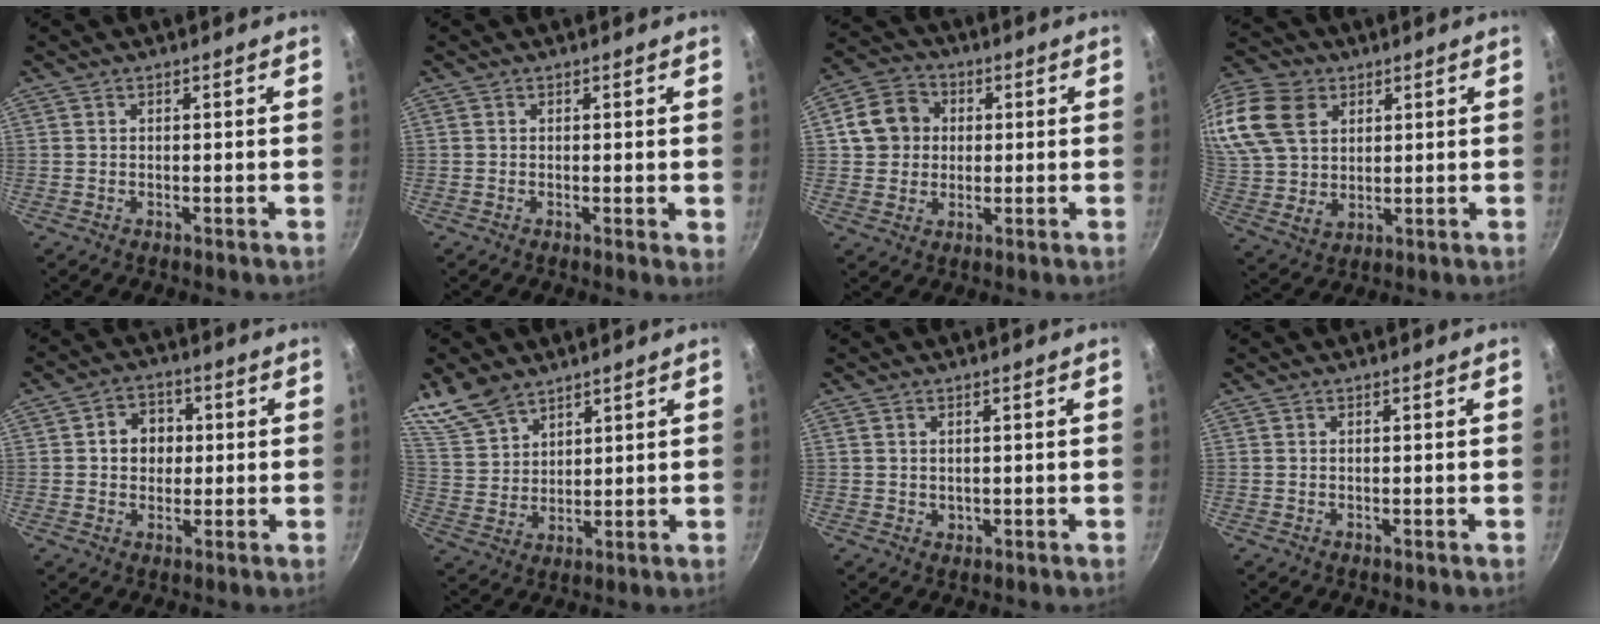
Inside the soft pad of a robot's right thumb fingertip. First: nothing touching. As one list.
[{"total": 1.3, "force": [0.1, 0.4, 1.2], "torque": [-0.017, -0.004, -0.001]}, {"total": 9.3, "force": [1.5, 8.3, 4.1], "torque": [-0.040, 0.012, 0.014]}, {"total": 20.6, "force": [8.1, 14.8, 12.0], "torque": [-0.259, 0.004, 0.157]}, {"total": 6.7, "force": [0.7, 5.7, 3.5], "torque": [-0.023, 0.008, 0.003]}, {"total": 9.6, "force": [7.4, 5.1, 3.4], "torque": [-0.048, -0.024, 0.156]}, {"total": 1.3, "force": [0.4, 1.1, 0.5], "torque": [-0.003, -0.002, 0.008]}, {"total": 0.0}]